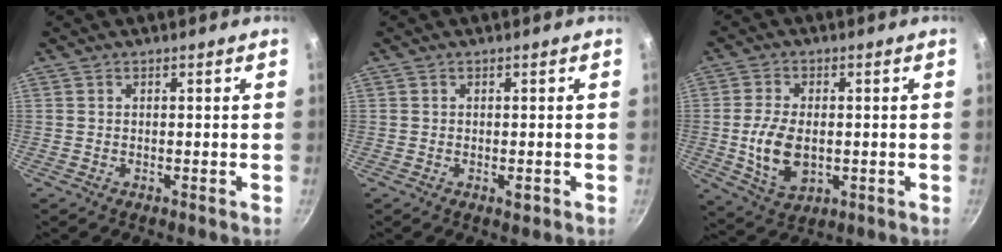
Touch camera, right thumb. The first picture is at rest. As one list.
[{"total": 1.3, "force": [-0.4, 0.8, 1.0], "torque": [-0.013, 0.001, -0.007]}, {"total": 9.9, "force": [-0.7, 6.1, 7.8], "torque": [-0.145, -0.003, -0.006]}]